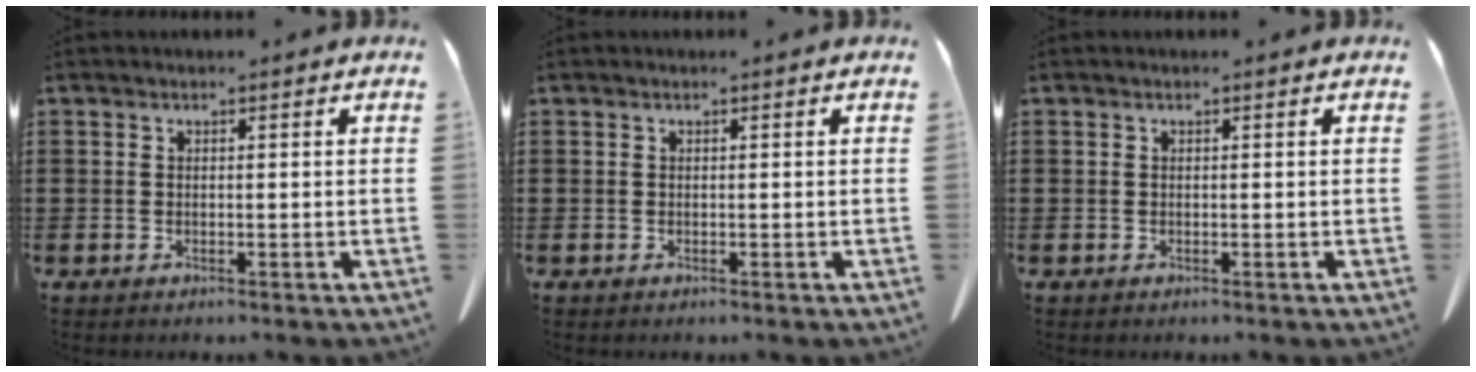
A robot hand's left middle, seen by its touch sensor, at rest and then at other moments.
{"total": 0.0}
{"total": 0.0}